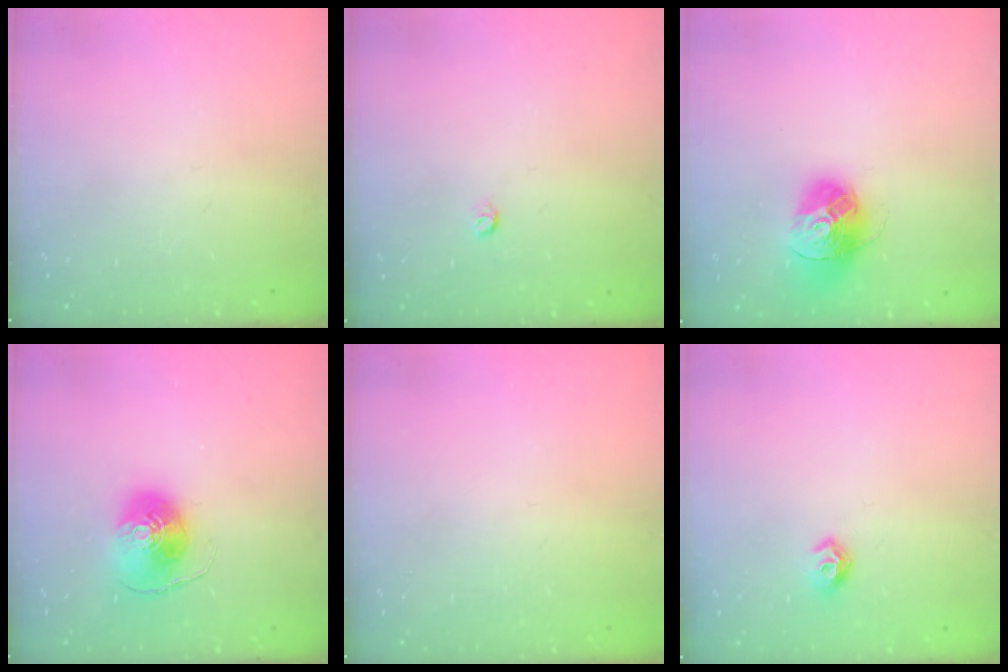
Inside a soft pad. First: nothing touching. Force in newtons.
{"total": 3.2, "press": 3.2, "slide": 0.4}
{"total": 15.1, "press": 15.0, "slide": 1.5}
{"total": 8.8, "press": 8.8, "slide": 0.6}
{"total": 0.9, "press": 0.9, "slide": 0.1}
{"total": 6.9, "press": 6.8, "slide": 0.9}